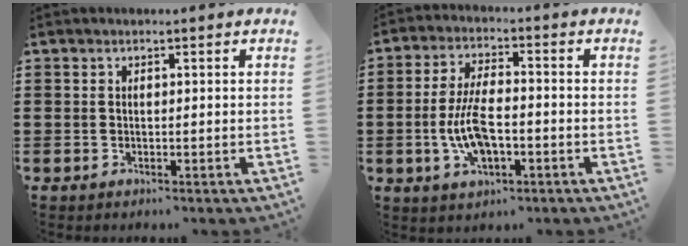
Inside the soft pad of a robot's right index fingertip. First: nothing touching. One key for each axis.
{"total": 8.3, "fx": -2.0, "fy": 3.6, "fz": 7.2, "tx": -0.163, "ty": -0.003, "tz": -0.043}